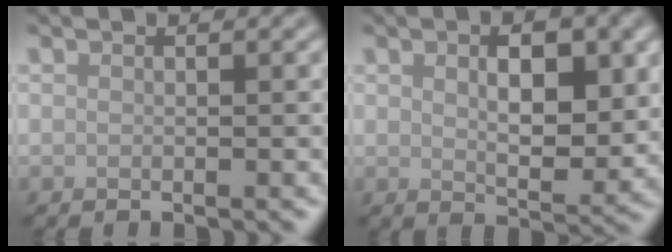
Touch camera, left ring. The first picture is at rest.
{"total": 5.5, "force": [1.2, 2.6, 4.7], "torque": [-0.068, -0.004, 0.024]}